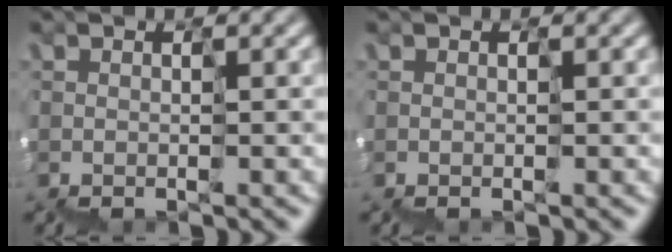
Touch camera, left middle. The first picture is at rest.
{"total": 0.0}